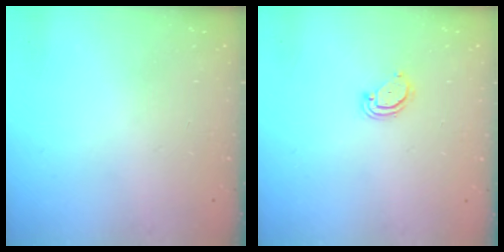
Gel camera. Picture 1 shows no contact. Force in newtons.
{"total": 3.0, "press": 3.0, "slide": 0.2}